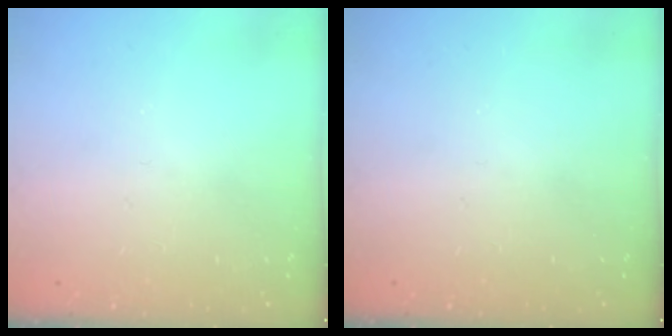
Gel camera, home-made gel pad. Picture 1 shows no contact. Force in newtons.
{"total": 0.0}